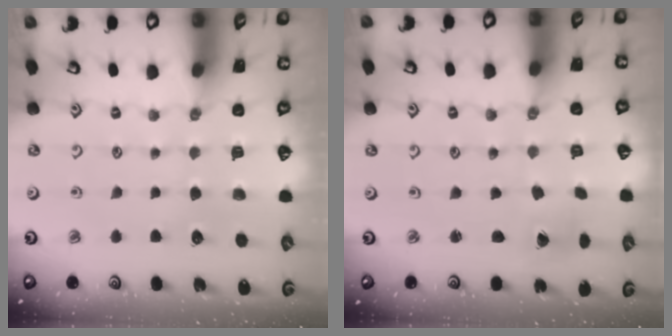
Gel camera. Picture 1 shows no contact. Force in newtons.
{"total": 1.3, "press": 1.3, "slide": 0.1}